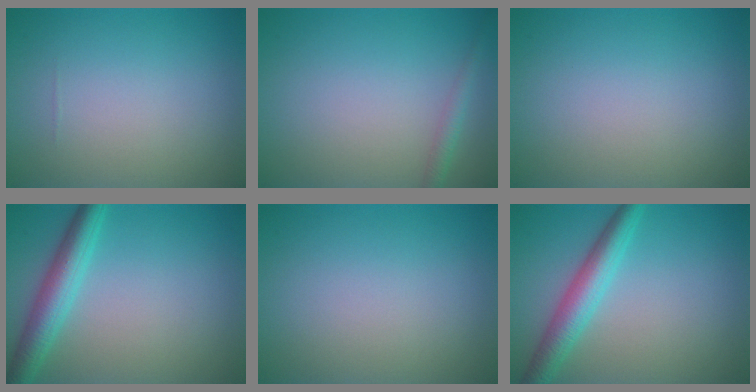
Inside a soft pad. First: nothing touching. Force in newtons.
{"total": 1.4, "press": 1.4, "slide": 0.1}
{"total": 0.0}
{"total": 4.3, "press": 4.3, "slide": 0.1}
{"total": 0.0}
{"total": 4.3, "press": 4.3, "slide": 0.1}